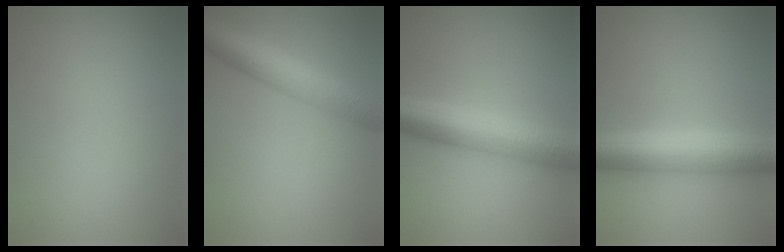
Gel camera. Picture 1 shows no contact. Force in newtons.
{"total": 7.2, "press": 7.2, "slide": 0.2}
{"total": 7.6, "press": 7.6, "slide": 0.1}
{"total": 6.6, "press": 6.6, "slide": 0.0}